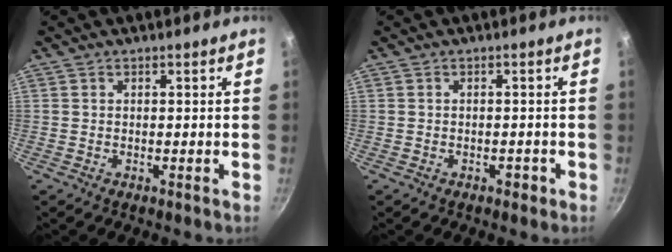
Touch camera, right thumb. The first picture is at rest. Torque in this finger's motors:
{"motor_torque": [-0.34, 0.08, -0.27, -0.16, 0.03]}